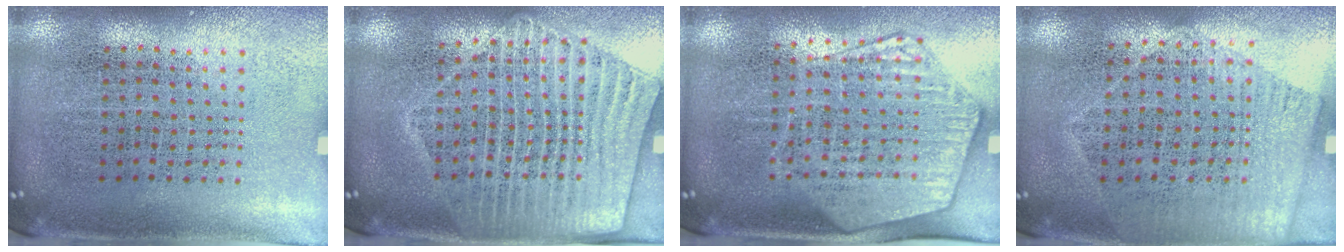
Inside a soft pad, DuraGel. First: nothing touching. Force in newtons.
{"total": 1.8, "press": 1.6, "slide": 0.7}
{"total": 2.0, "press": 1.8, "slide": 0.9}
{"total": 1.4, "press": 1.1, "slide": 0.7}